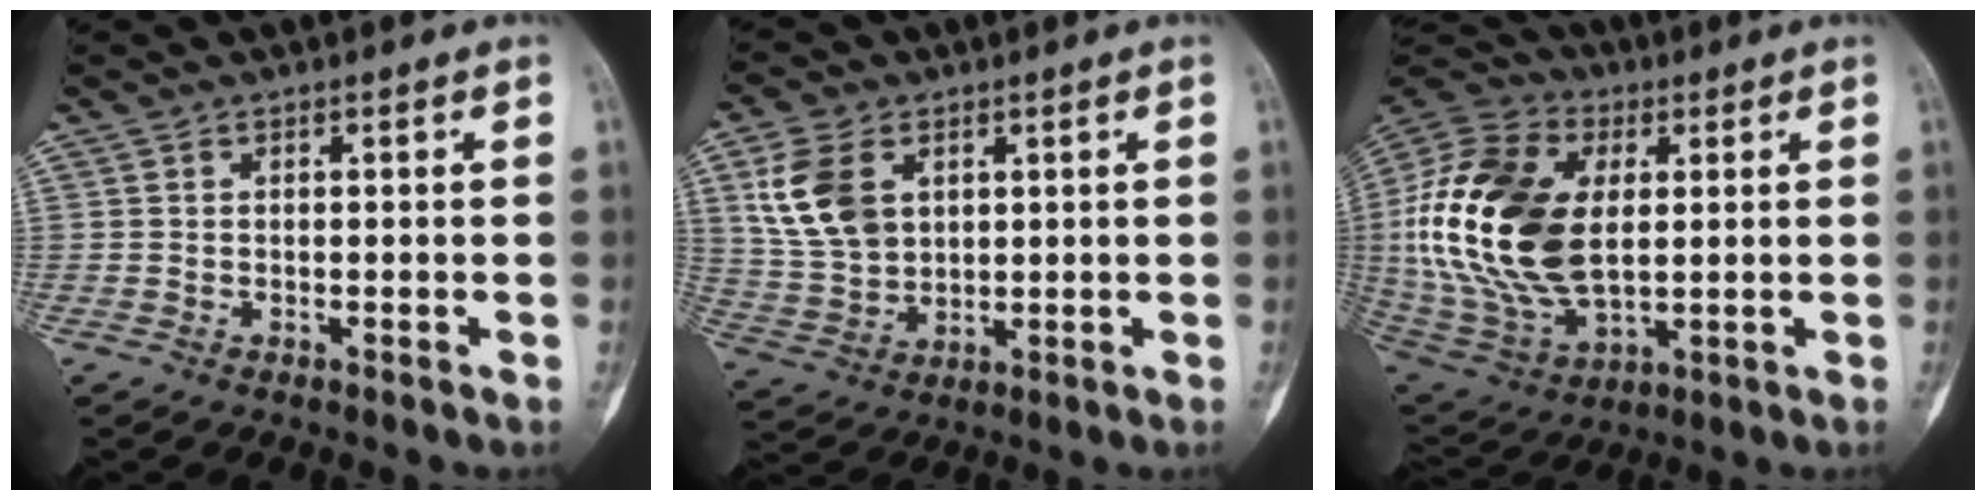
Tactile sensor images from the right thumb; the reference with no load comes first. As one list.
[{"total": 11.5, "force": [3.9, 7.8, 7.4], "torque": [-0.138, -0.011, 0.088]}, {"total": 25.3, "force": [2.9, 15.4, 19.9], "torque": [-0.407, -0.013, 0.055]}]